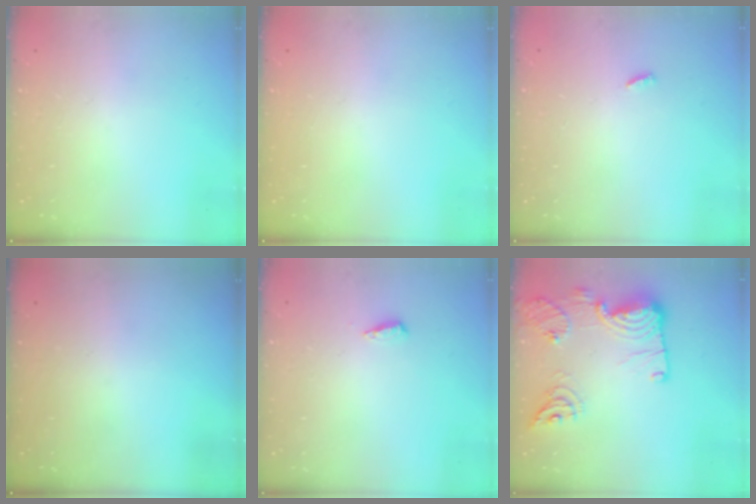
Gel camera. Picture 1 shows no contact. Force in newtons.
{"total": 0.0}
{"total": 1.9, "press": 1.9, "slide": 0.3}
{"total": 0.0}
{"total": 4.9, "press": 4.8, "slide": 1.2}
{"total": 19.1, "press": 18.3, "slide": 5.5}